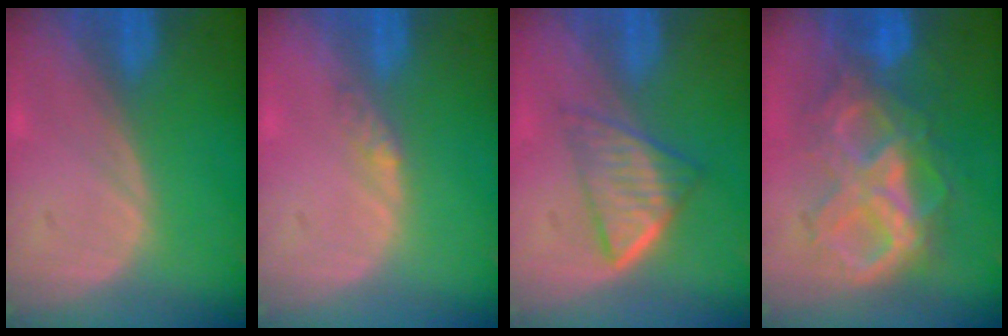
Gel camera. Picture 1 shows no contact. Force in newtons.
{"total": 1.8, "press": 1.6, "slide": 1.0}
{"total": 6.4, "press": 5.5, "slide": 3.4}
{"total": 10.1, "press": 10.0, "slide": 1.2}